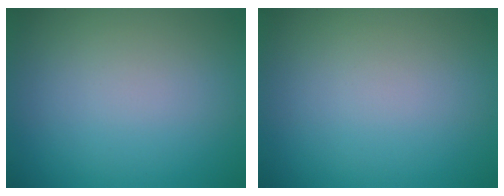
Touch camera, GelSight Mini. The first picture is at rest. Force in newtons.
{"total": 0.0}